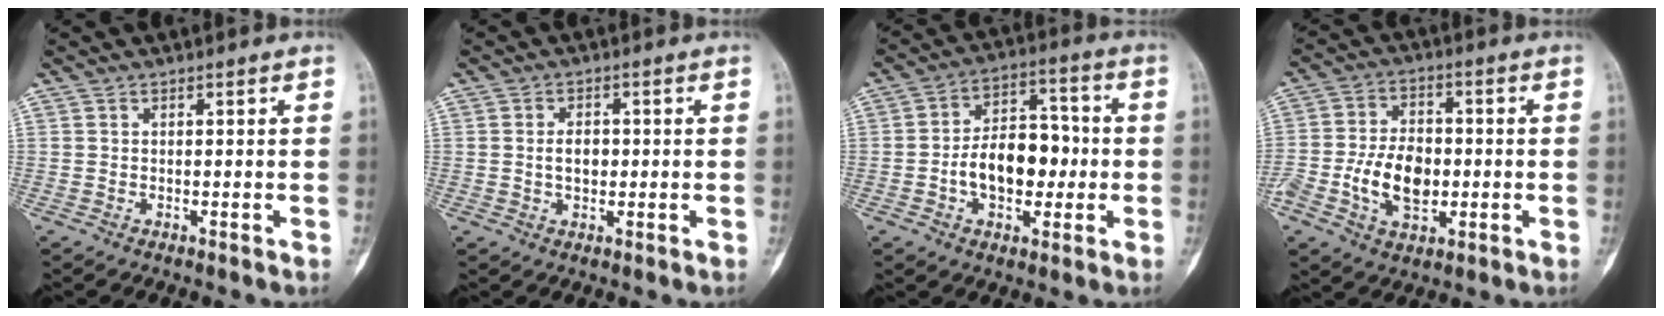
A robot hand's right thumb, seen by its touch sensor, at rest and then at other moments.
{"total": 4.2, "force": [0.0, 2.7, 3.2], "torque": [-0.046, 0.006, -0.001]}
{"total": 13.3, "force": [-1.8, 8.4, 10.2], "torque": [-0.133, 0.036, -0.033]}
{"total": 11.0, "force": [-2.0, 7.2, 8.1], "torque": [-0.131, 0.016, -0.035]}